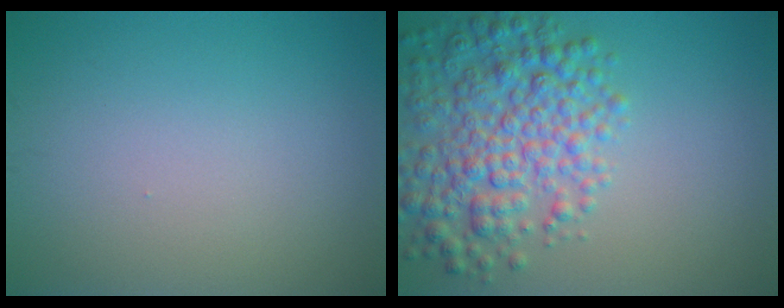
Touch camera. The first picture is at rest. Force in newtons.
{"total": 6.7, "press": 6.7, "slide": 0.2}